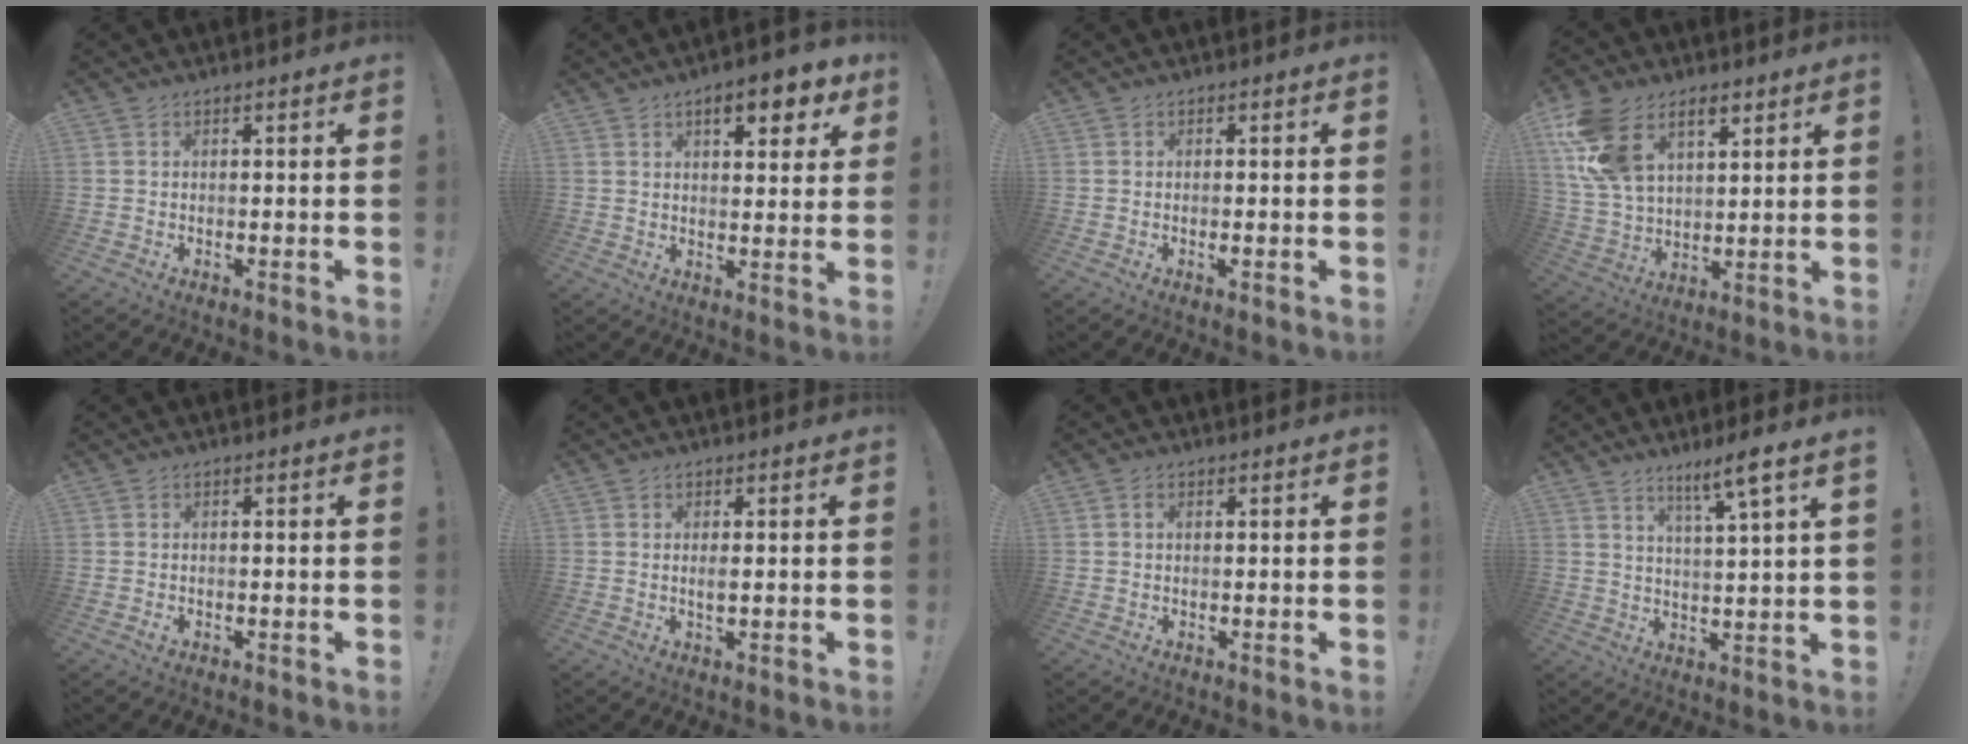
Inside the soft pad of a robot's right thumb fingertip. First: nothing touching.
{"total": 8.7, "force": [4.8, 2.9, 6.7], "torque": [-0.080, -0.020, 0.075]}
{"total": 0.7, "force": [-0.3, 0.0, 0.6], "torque": [-0.016, 0.000, -0.003]}
{"total": 16.2, "force": [8.1, 10.3, 9.5], "torque": [-0.189, -0.031, 0.153]}
{"total": 0.9, "force": [-0.5, 0.5, 0.5], "torque": [-0.006, 0.001, -0.009]}
{"total": 1.8, "force": [0.0, 0.4, 1.8], "torque": [-0.029, -0.002, -0.002]}
{"total": 0.9, "force": [0.2, 0.5, 0.7], "torque": [-0.009, 0.002, 0.001]}
{"total": 6.9, "force": [4.6, -1.1, 5.1], "torque": [-0.077, -0.029, 0.068]}